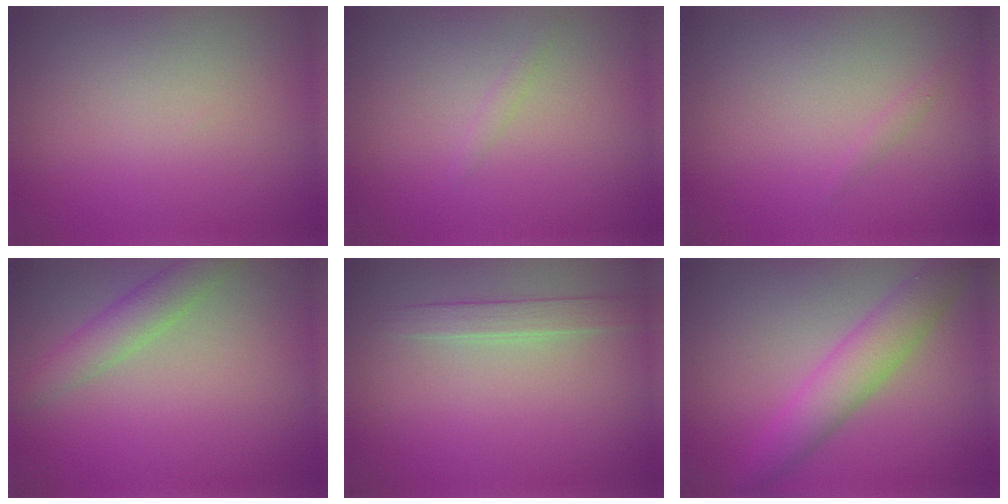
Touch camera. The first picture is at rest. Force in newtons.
{"total": 0.6, "press": 0.6, "slide": 0.0}
{"total": 0.5, "press": 0.5, "slide": 0.0}
{"total": 2.9, "press": 2.9, "slide": 0.2}
{"total": 1.9, "press": 1.9, "slide": 0.1}
{"total": 4.7, "press": 4.7, "slide": 0.0}